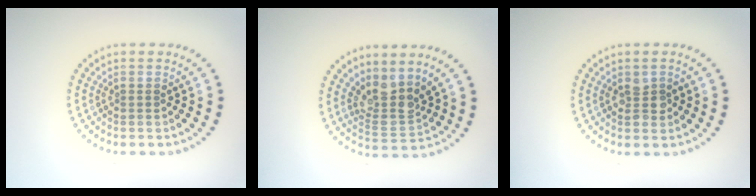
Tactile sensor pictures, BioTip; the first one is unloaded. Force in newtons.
{"total": 3.4, "press": 2.6, "slide": 2.2}
{"total": 1.8, "press": 1.7, "slide": 0.2}